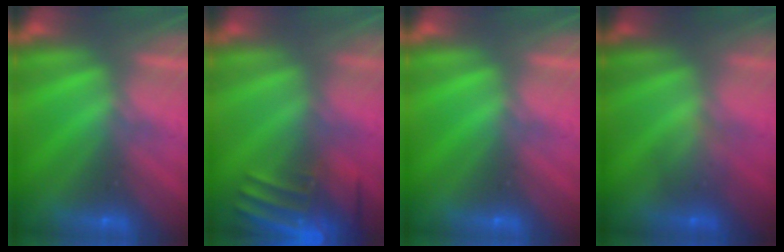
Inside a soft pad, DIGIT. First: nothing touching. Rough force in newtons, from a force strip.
{"total": 9.3}
{"total": 0.0}
{"total": 1.6}